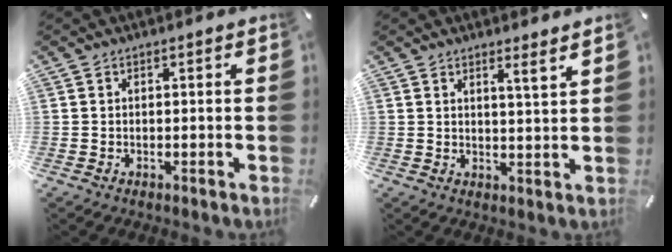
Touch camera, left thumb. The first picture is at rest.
{"total": 3.5, "force": [2.9, -0.4, 2.1], "torque": [-0.038, -0.020, 0.047]}